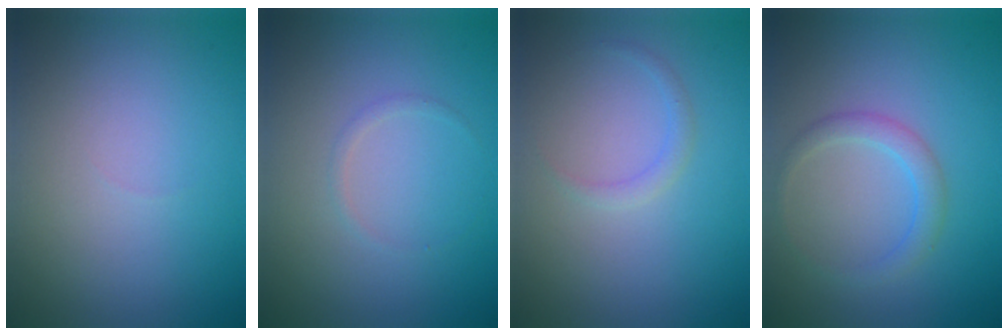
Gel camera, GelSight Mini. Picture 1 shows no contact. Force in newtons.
{"total": 0.6, "press": 0.6, "slide": 0.0}
{"total": 1.1, "press": 1.1, "slide": 0.0}
{"total": 2.1, "press": 2.1, "slide": 0.0}